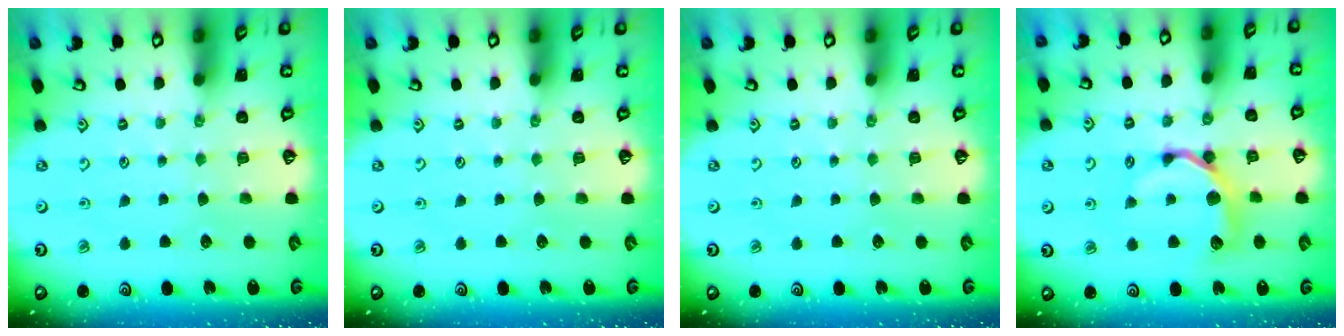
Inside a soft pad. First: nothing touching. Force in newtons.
{"total": 0.0}
{"total": 0.0}
{"total": 9.2, "press": 9.1, "slide": 0.9}